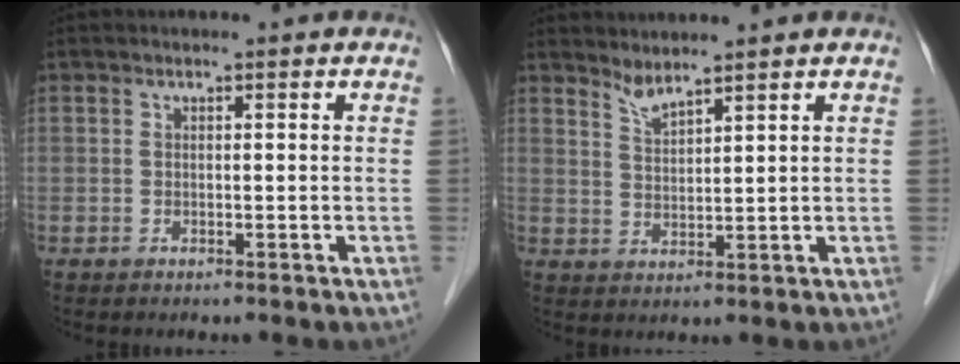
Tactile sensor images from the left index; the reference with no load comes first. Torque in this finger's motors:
{"motor_torque": [0.19, -0.12, 0.07, 0.02]}